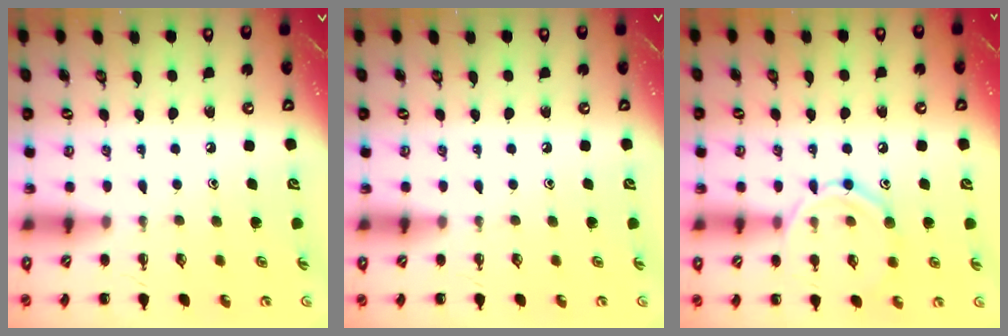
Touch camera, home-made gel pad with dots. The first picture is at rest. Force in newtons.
{"total": 0.0}
{"total": 11.2, "press": 11.2, "slide": 0.8}